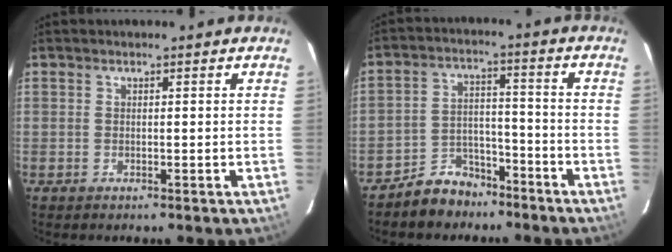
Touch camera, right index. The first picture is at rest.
{"total": 8.2, "force": [-6.6, 4.6, 1.6], "torque": [-0.044, 0.025, -0.101]}